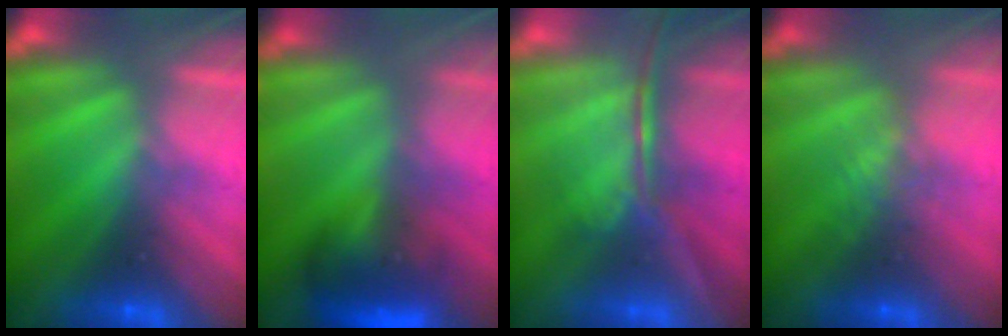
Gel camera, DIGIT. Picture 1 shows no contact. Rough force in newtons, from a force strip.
{"total": 6.0}
{"total": 1.6}
{"total": 2.0}